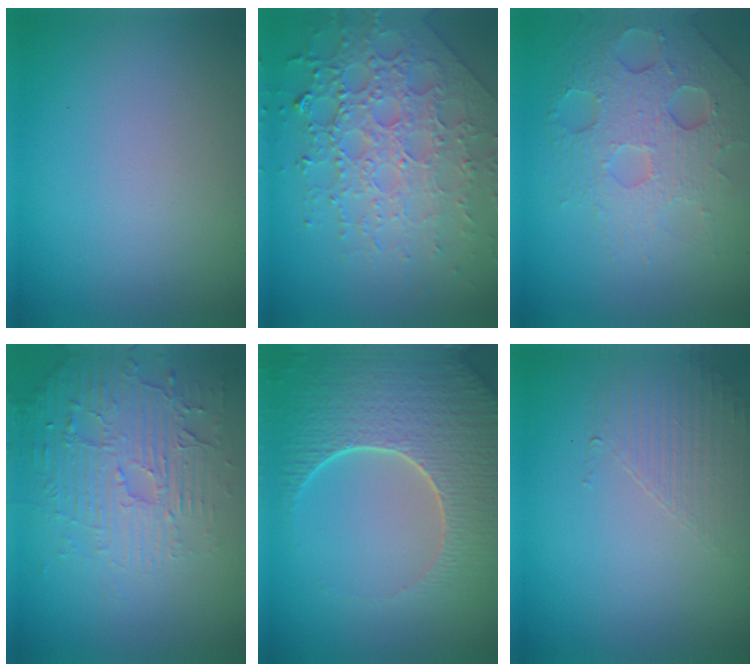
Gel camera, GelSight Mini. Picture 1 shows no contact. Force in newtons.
{"total": 7.9, "press": 5.6, "slide": 5.6}
{"total": 5.8, "press": 4.5, "slide": 3.7}
{"total": 4.5, "press": 3.7, "slide": 2.6}
{"total": 7.3, "press": 5.8, "slide": 4.5}
{"total": 1.6, "press": 0.7, "slide": 1.4}